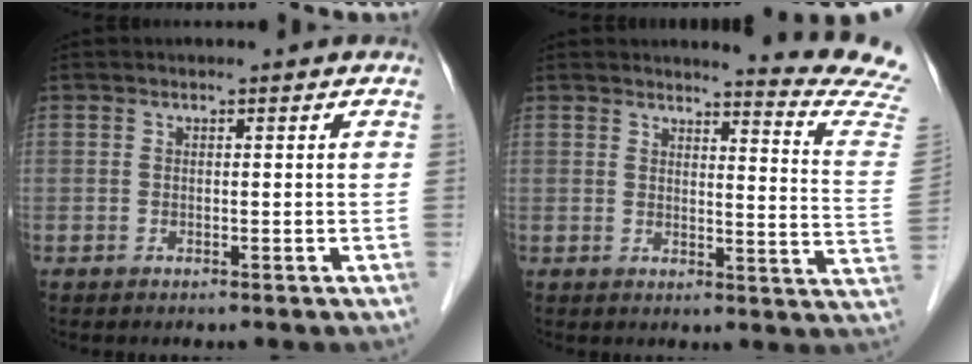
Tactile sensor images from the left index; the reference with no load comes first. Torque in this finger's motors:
{"motor_torque": [0.57, -0.91, 0.05, 0.02]}